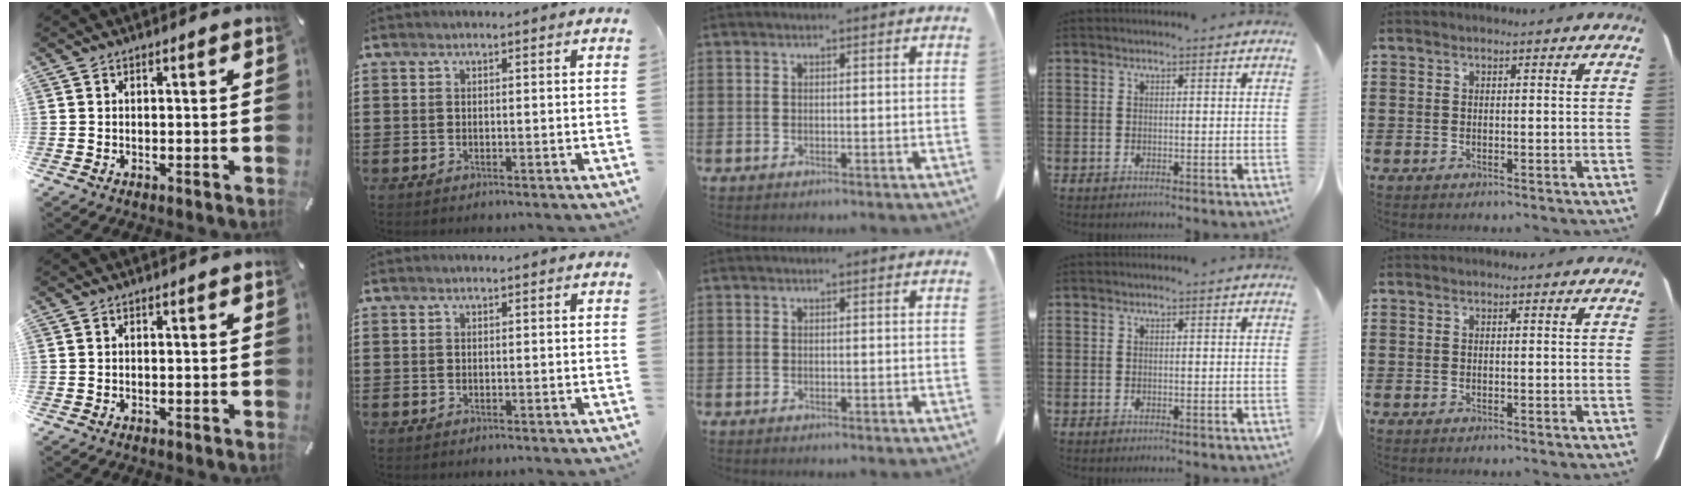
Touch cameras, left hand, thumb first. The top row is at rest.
{}